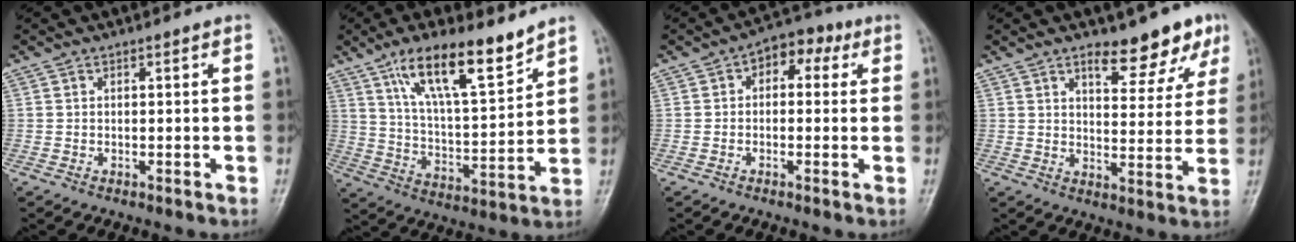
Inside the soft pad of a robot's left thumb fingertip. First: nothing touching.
{"total": 14.9, "force": [10.0, 4.2, 10.3], "torque": [-0.158, -0.055, 0.186]}
{"total": 6.5, "force": [1.8, 4.2, 4.6], "torque": [-0.028, 0.022, 0.012]}
{"total": 9.8, "force": [6.7, 4.0, 6.0], "torque": [-0.041, -0.040, 0.093]}